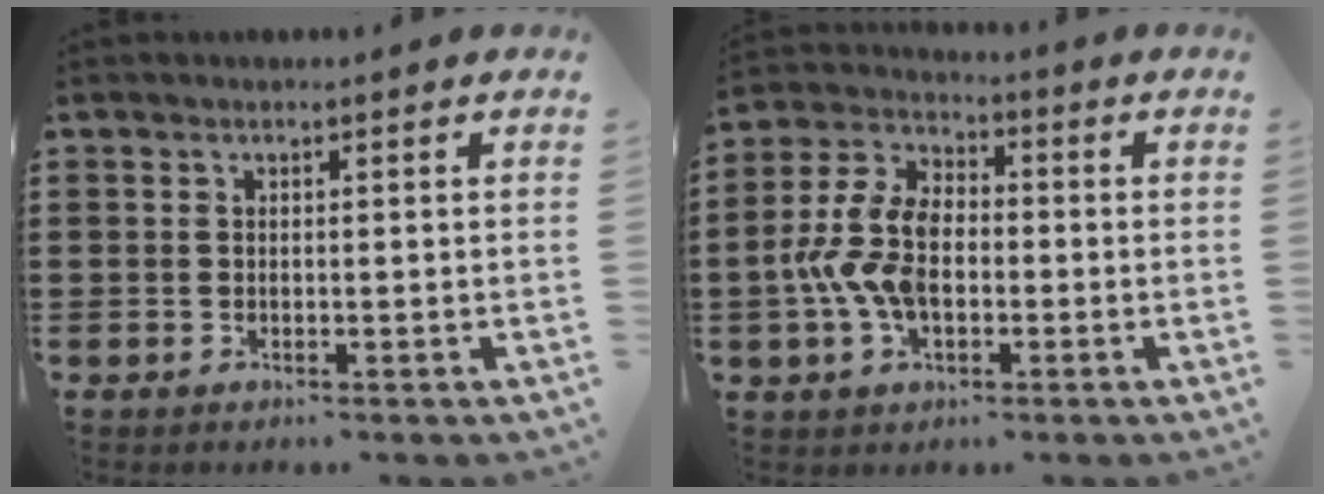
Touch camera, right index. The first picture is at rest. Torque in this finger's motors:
{"motor_torque": [2.14, 0.00, 0.74, 0.21]}